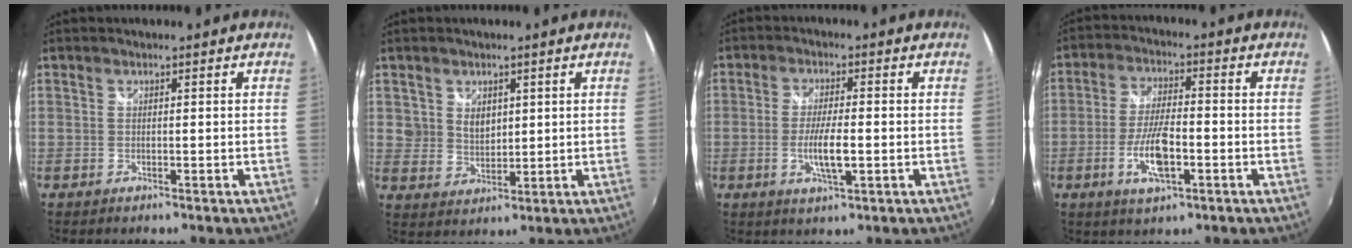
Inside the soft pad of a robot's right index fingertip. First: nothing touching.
{"total": 4.7, "force": [1.9, 3.9, 1.8], "torque": [-0.025, 0.002, 0.036]}
{"total": 6.2, "force": [-1.5, 1.2, 5.9], "torque": [-0.117, -0.008, -0.026]}
{"total": 8.9, "force": [-3.2, 2.7, 7.8], "torque": [-0.158, -0.005, -0.059]}